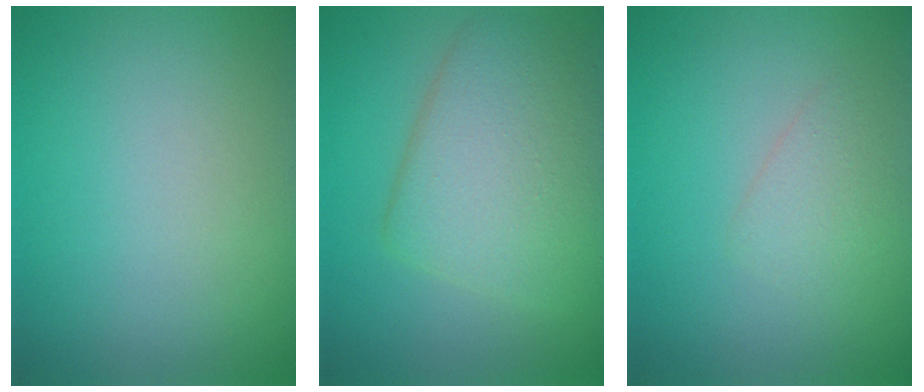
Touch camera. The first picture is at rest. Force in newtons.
{"total": 6.7, "press": 6.7, "slide": 0.5}
{"total": 1.5, "press": 1.5, "slide": 0.0}